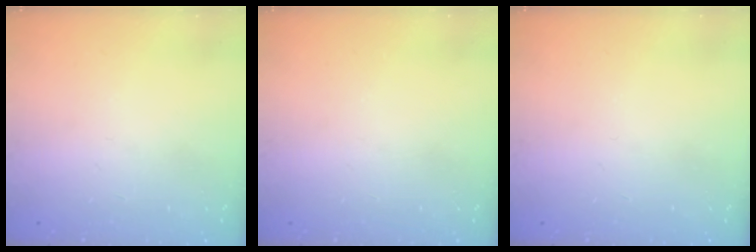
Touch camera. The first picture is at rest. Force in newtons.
{"total": 0.0}
{"total": 0.0}